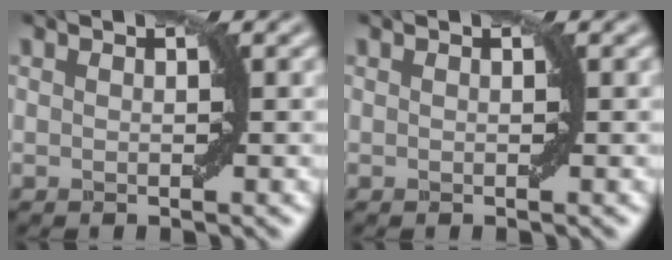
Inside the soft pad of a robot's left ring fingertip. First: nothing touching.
{"total": 0.0}